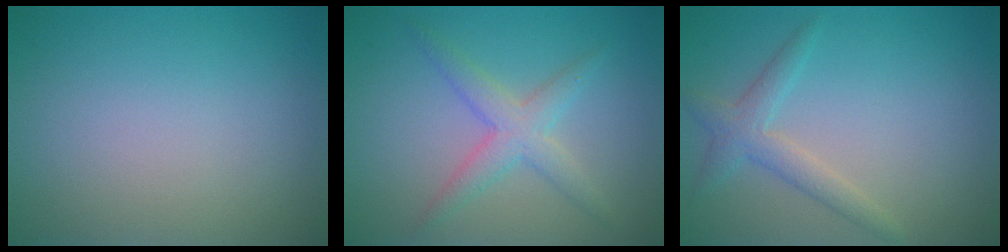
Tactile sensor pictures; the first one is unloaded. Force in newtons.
{"total": 3.0, "press": 3.0, "slide": 0.1}
{"total": 2.4, "press": 2.4, "slide": 0.2}